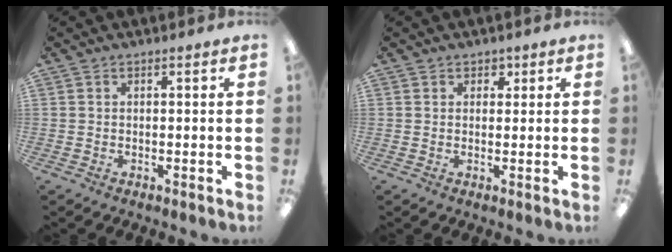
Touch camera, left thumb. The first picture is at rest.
{"total": 1.0, "force": [0.8, 0.6, 0.1], "torque": [0.007, -0.002, 0.014]}